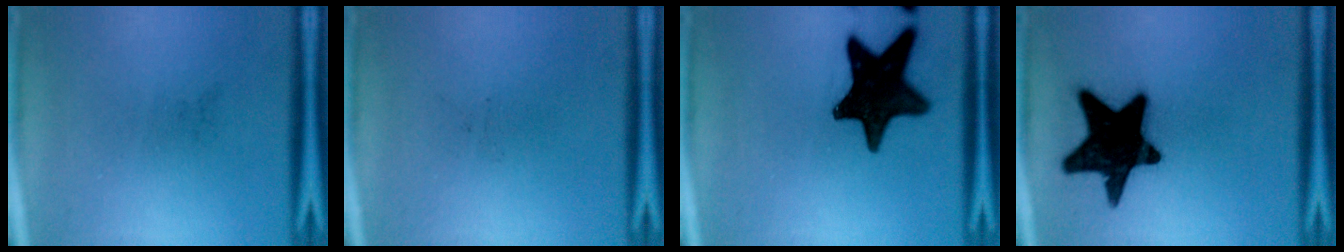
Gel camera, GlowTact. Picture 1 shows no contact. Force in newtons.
{"total": 0.0}
{"total": 17.8}
{"total": 19.4}